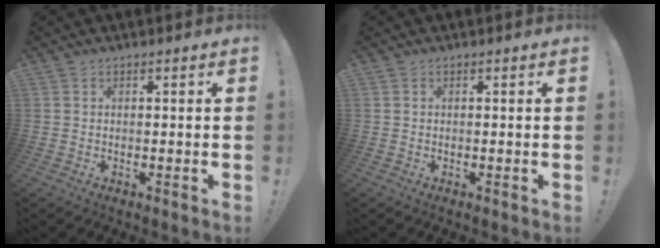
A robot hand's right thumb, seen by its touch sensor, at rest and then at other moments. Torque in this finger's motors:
{"motor_torque": [-0.07, 0.02, 0.05, -0.08, 0.03]}